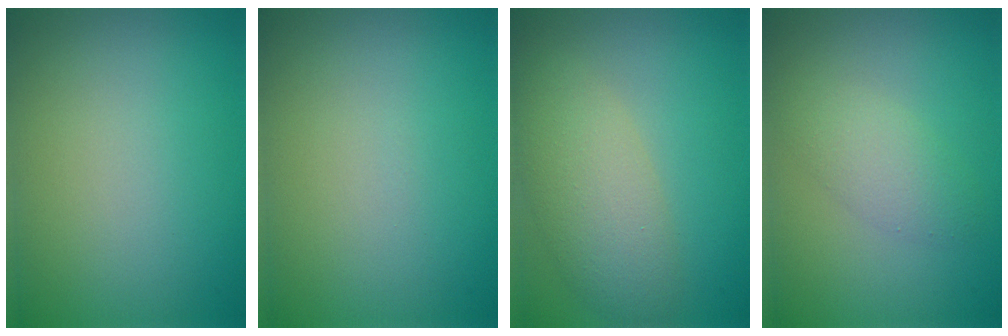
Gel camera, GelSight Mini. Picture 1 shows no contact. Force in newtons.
{"total": 0.0}
{"total": 5.0, "press": 5.0, "slide": 0.3}
{"total": 2.5, "press": 2.5, "slide": 0.2}